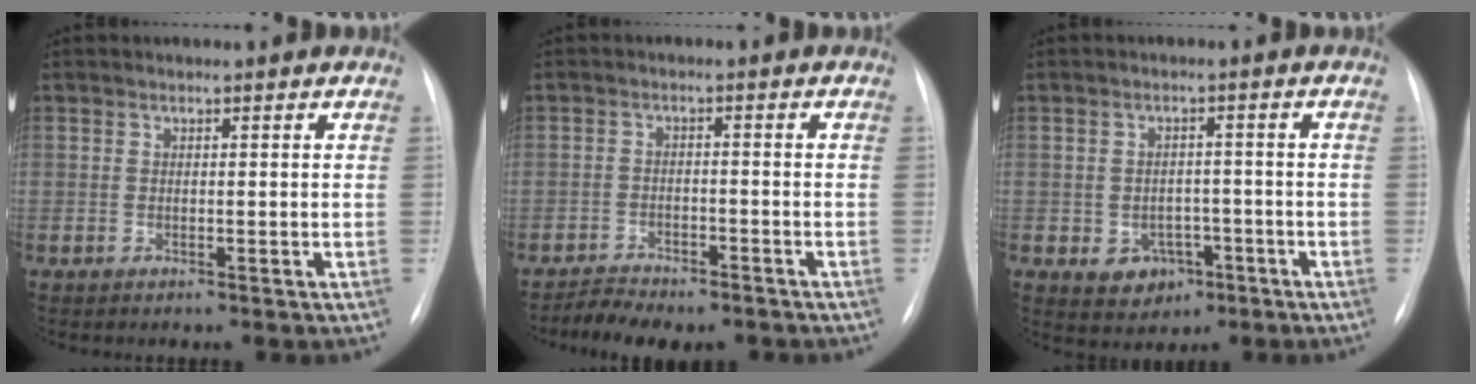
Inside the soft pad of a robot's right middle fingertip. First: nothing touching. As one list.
[{"total": 6.7, "force": [-5.9, 2.2, 2.2], "torque": [-0.029, 0.001, -0.087]}, {"total": 5.1, "force": [-2.0, 4.2, 2.2], "torque": [-0.027, 0.011, -0.016]}]